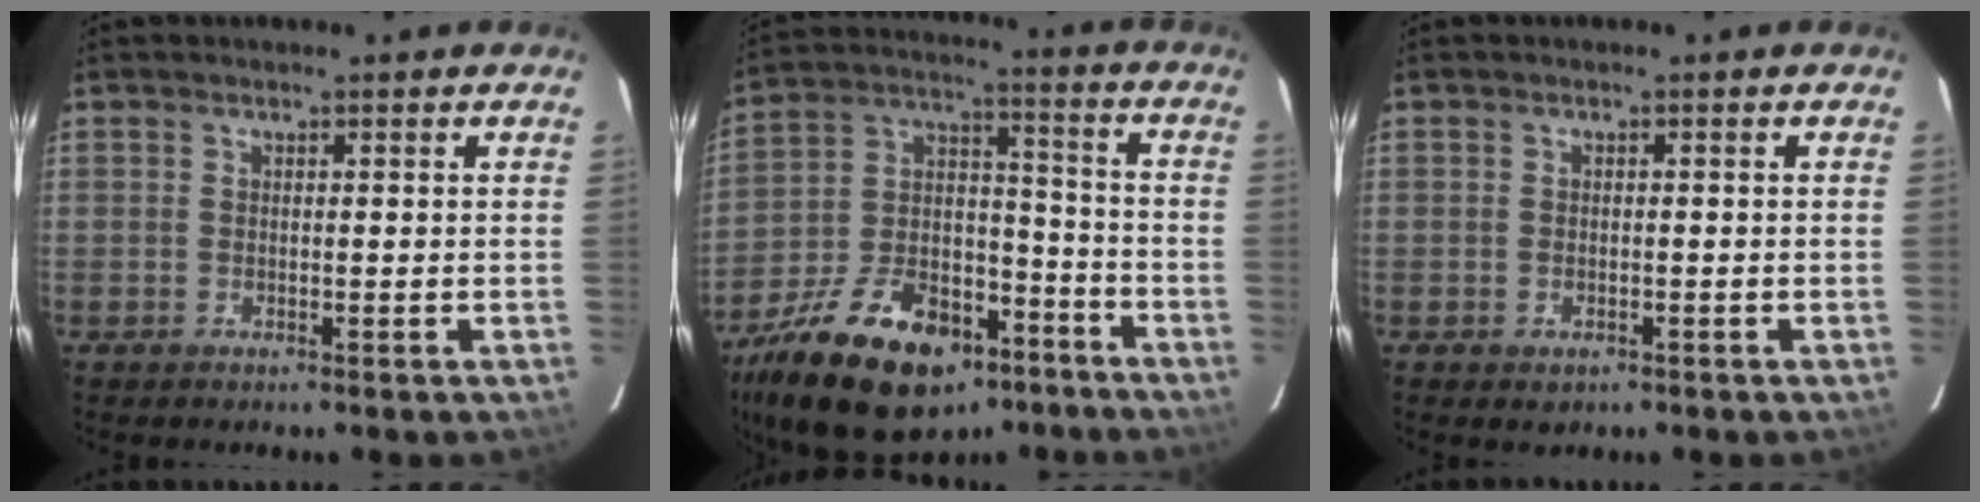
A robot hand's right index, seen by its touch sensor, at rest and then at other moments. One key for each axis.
{"total": 25.6, "fx": -16.3, "fy": 13.1, "fz": 14.7, "tx": -0.293, "ty": 0.009, "tz": -0.254}
{"total": 1.8, "fx": -1.0, "fy": 1.4, "fz": 0.8, "tx": -0.013, "ty": -0.002, "tz": -0.011}